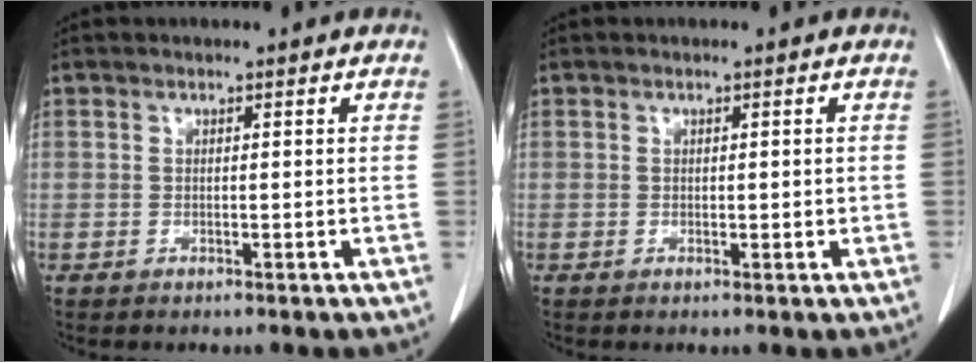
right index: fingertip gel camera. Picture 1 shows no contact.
{"total": 1.1, "force": [0.0, 0.5, 0.9], "torque": [-0.014, -0.002, 0.004]}